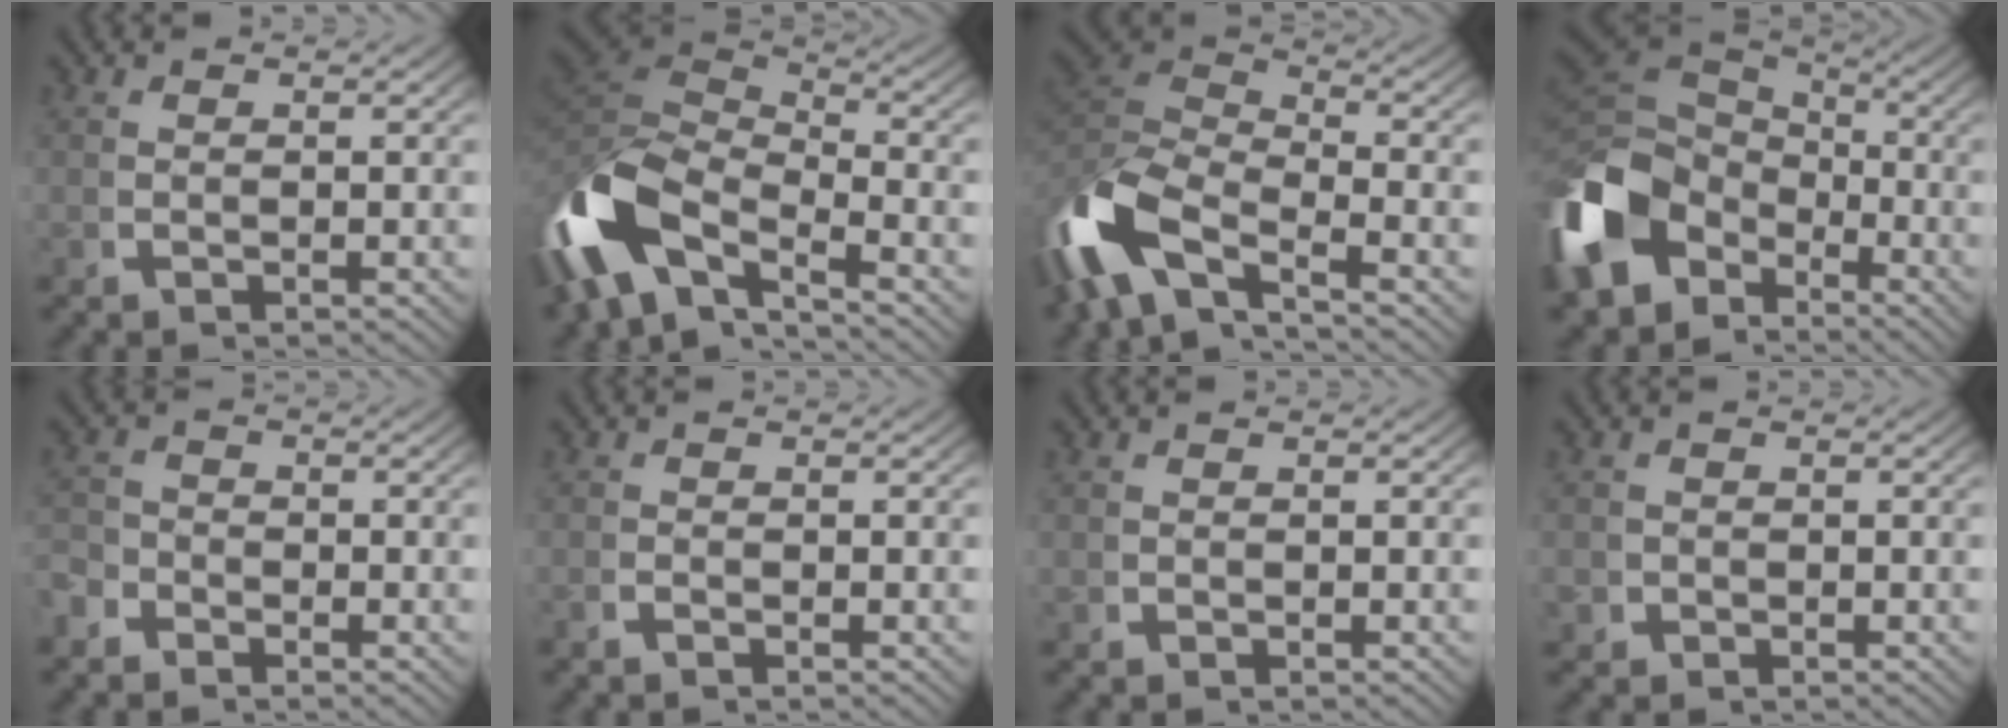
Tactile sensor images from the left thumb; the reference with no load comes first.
{"total": 12.2, "force": [-1.6, 8.2, 8.8], "torque": [-0.222, -0.028, -0.023]}
{"total": 11.0, "force": [-2.3, 7.5, 7.7], "torque": [-0.195, -0.027, -0.036]}
{"total": 13.2, "force": [-2.1, 9.5, 9.0], "torque": [-0.202, -0.030, -0.023]}
{"total": 2.1, "force": [-1.5, 1.5, 0.3], "torque": [-0.004, -0.008, -0.032]}
{"total": 0.6, "force": [-0.5, 0.2, 0.1], "torque": [-0.001, -0.002, -0.013]}
{"total": 0.0}
{"total": 1.2, "force": [-0.5, 1.1, 0.1], "torque": [-0.003, -0.010, -0.006]}